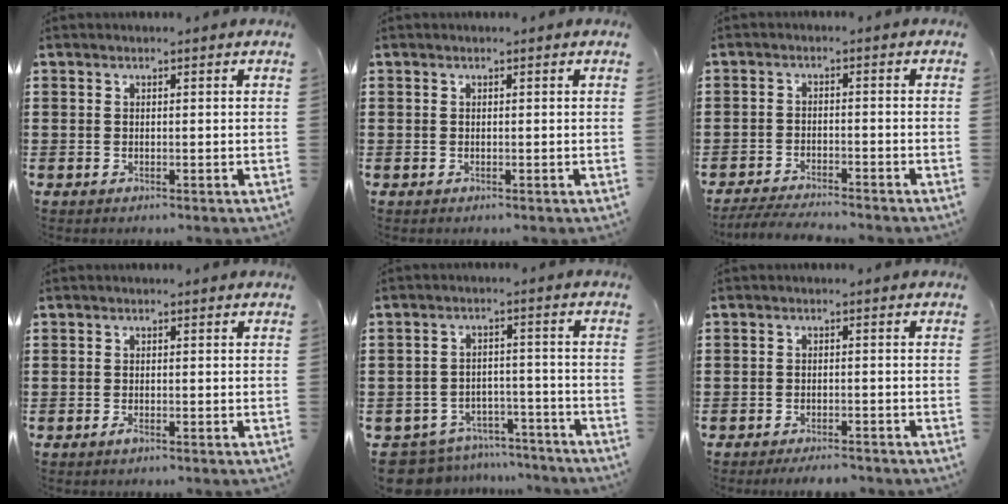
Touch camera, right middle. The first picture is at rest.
{"total": 0.0}
{"total": 3.6, "force": [-3.6, 0.1, 0.6], "torque": [-0.019, -0.005, -0.075]}
{"total": 0.8, "force": [-0.4, 0.2, 0.6], "torque": [-0.014, -0.004, -0.007]}
{"total": 6.5, "force": [-6.3, 1.2, 0.7], "torque": [-0.037, 0.008, -0.132]}
{"total": 2.3, "force": [-2.3, 0.1, 0.1], "torque": [-0.008, -0.002, -0.048]}